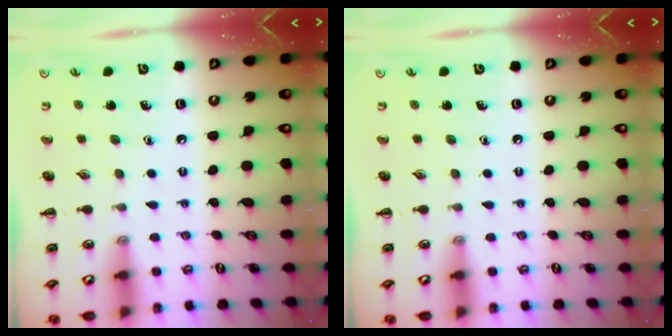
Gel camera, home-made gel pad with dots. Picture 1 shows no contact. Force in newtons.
{"total": 0.0}